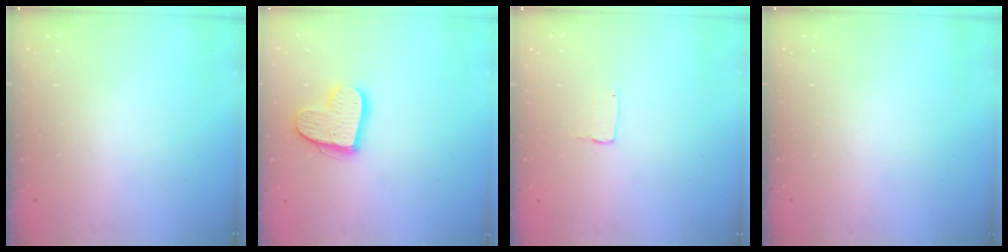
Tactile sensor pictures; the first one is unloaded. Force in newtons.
{"total": 13.9, "press": 13.9, "slide": 0.8}
{"total": 1.0, "press": 1.0, "slide": 0.1}
{"total": 0.0}